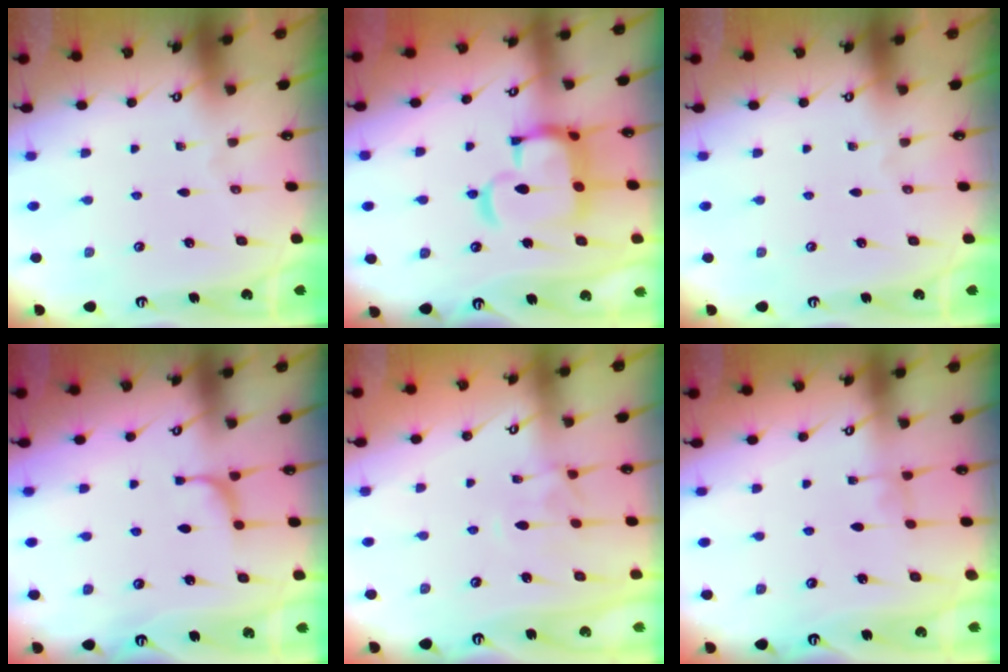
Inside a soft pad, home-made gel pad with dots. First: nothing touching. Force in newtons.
{"total": 12.7, "press": 12.6, "slide": 1.6}
{"total": 0.0}
{"total": 1.5, "press": 1.3, "slide": 0.6}
{"total": 1.2, "press": 0.9, "slide": 0.8}
{"total": 0.8, "press": 0.6, "slide": 0.6}